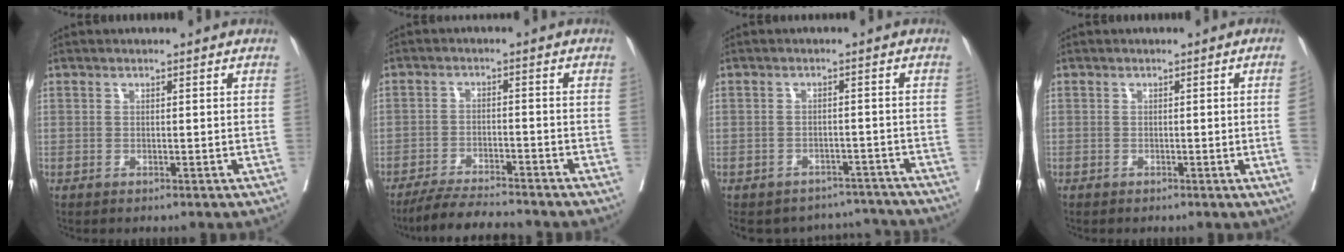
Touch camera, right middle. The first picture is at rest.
{"total": 7.5, "force": [-7.0, 0.3, 2.6], "torque": [-0.045, -0.016, -0.121]}
{"total": 10.2, "force": [-9.5, 3.7, 0.2], "torque": [0.000, 0.021, -0.116]}
{"total": 2.5, "force": [-0.4, -1.1, 2.2], "torque": [-0.026, -0.004, -0.005]}